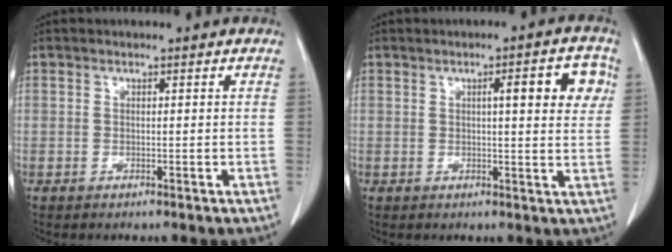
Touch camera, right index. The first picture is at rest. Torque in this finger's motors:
{"motor_torque": [0.41, 0.39, 0.09, 0.05]}